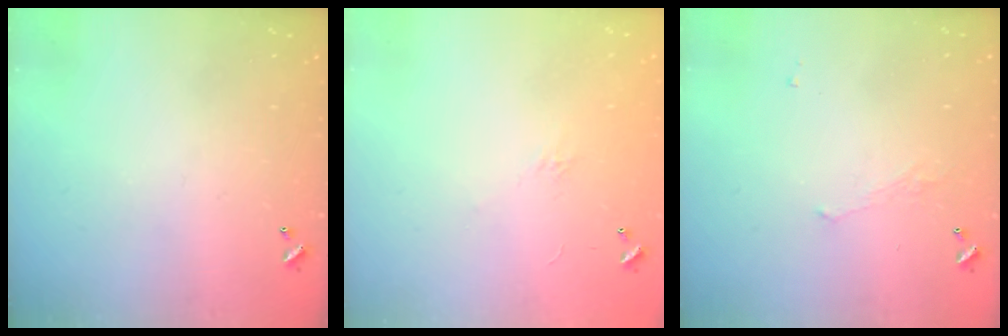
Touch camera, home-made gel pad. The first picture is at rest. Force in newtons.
{"total": 5.6, "press": 5.5, "slide": 0.9}
{"total": 1.1, "press": 0.8, "slide": 0.7}